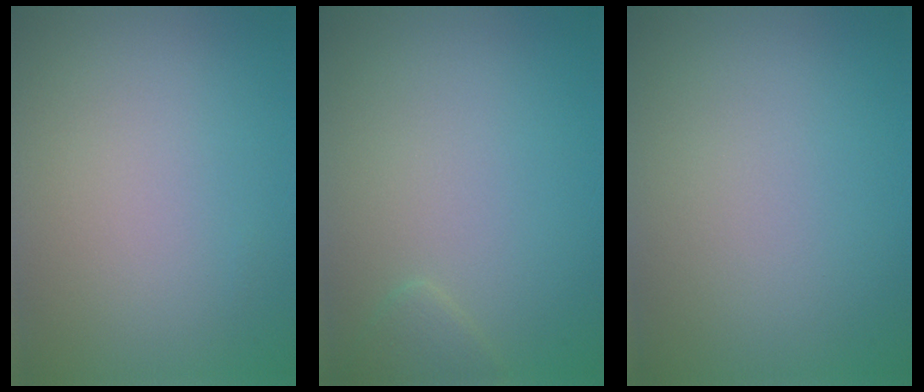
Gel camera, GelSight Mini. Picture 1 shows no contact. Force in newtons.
{"total": 1.1, "press": 1.1, "slide": 0.1}
{"total": 0.0}